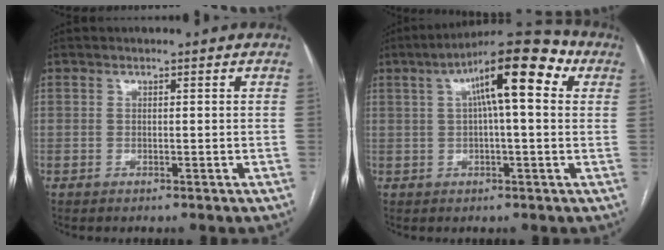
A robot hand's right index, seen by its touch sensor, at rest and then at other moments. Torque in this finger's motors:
{"motor_torque": [1.88, 0.26, 0.94, 0.20]}